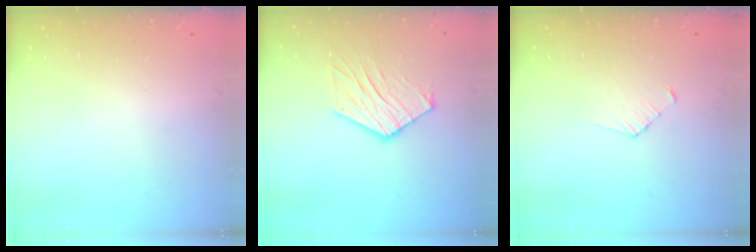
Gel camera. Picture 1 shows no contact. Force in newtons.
{"total": 11.4, "press": 11.4, "slide": 1.0}
{"total": 2.8, "press": 2.7, "slide": 0.3}